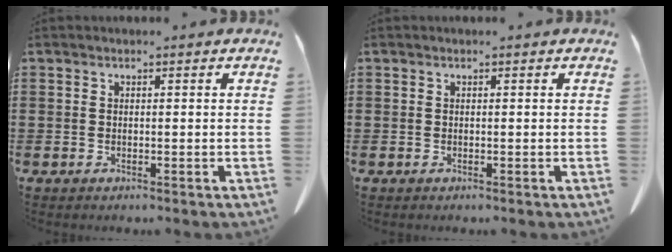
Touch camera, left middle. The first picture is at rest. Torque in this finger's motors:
{"motor_torque": [-0.01, 0.01, -0.01, 0.00]}